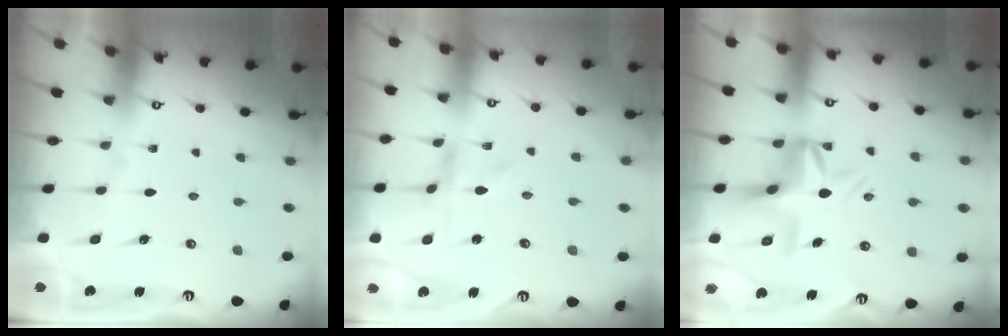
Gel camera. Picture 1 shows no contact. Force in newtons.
{"total": 0.0}
{"total": 7.0, "press": 6.9, "slide": 0.7}